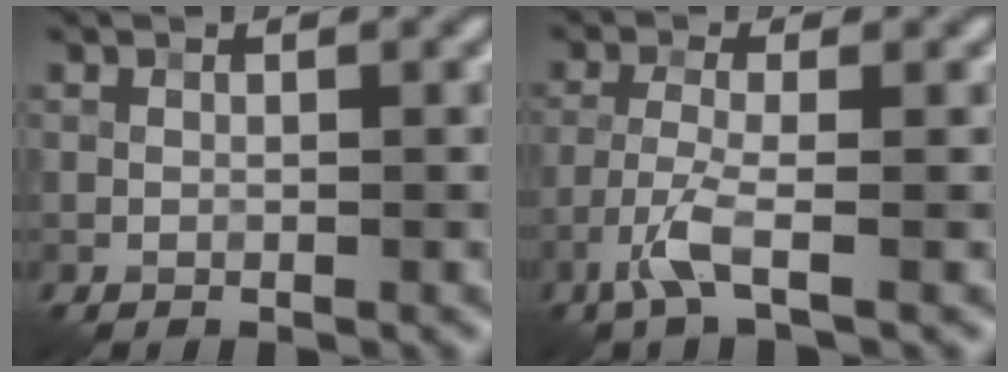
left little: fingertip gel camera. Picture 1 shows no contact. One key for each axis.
{"total": 3.2, "fx": -1.7, "fy": 0.4, "fz": 2.6, "tx": -0.061, "ty": 0.003, "tz": -0.046}